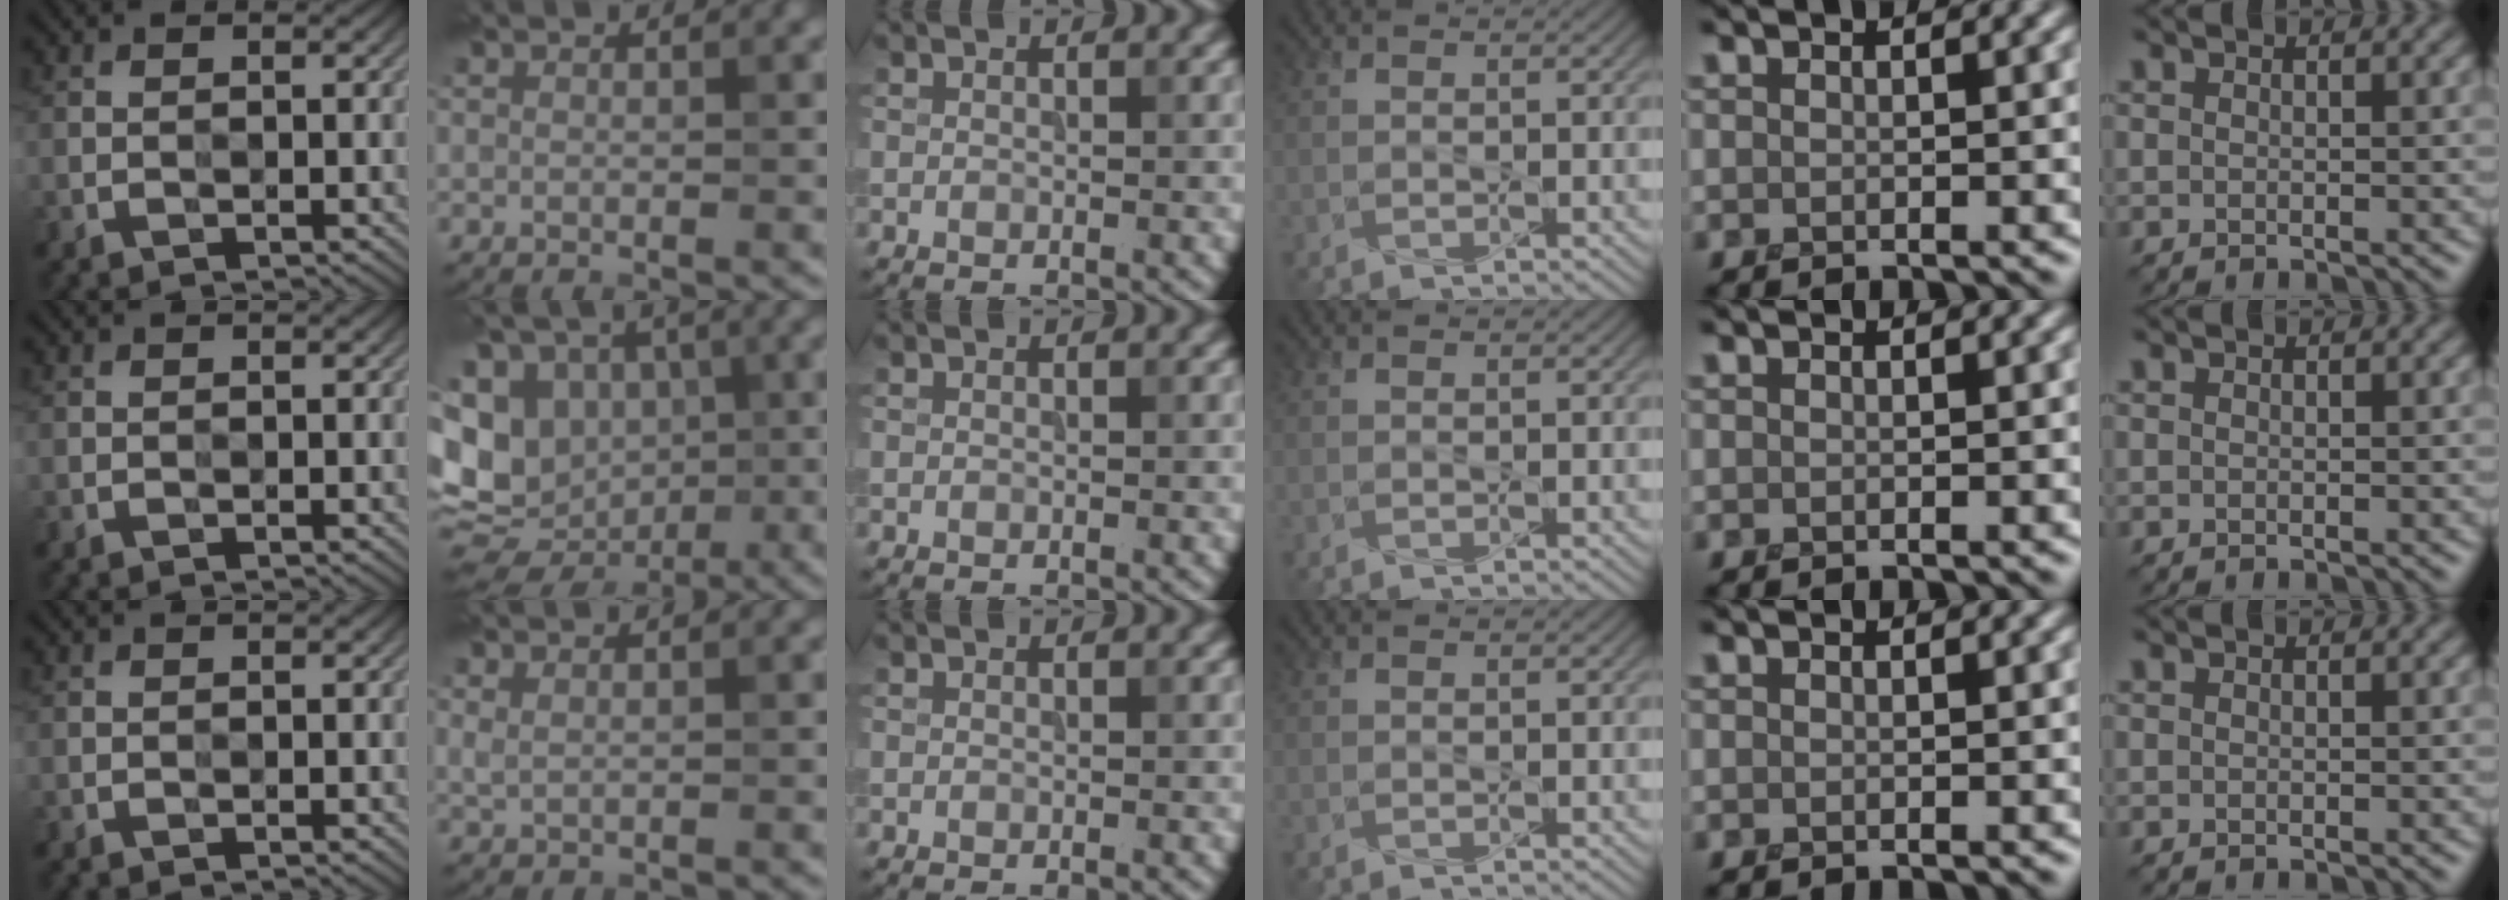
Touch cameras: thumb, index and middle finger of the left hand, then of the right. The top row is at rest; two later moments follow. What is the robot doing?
{"motion": "press", "object": "toy piano key"}